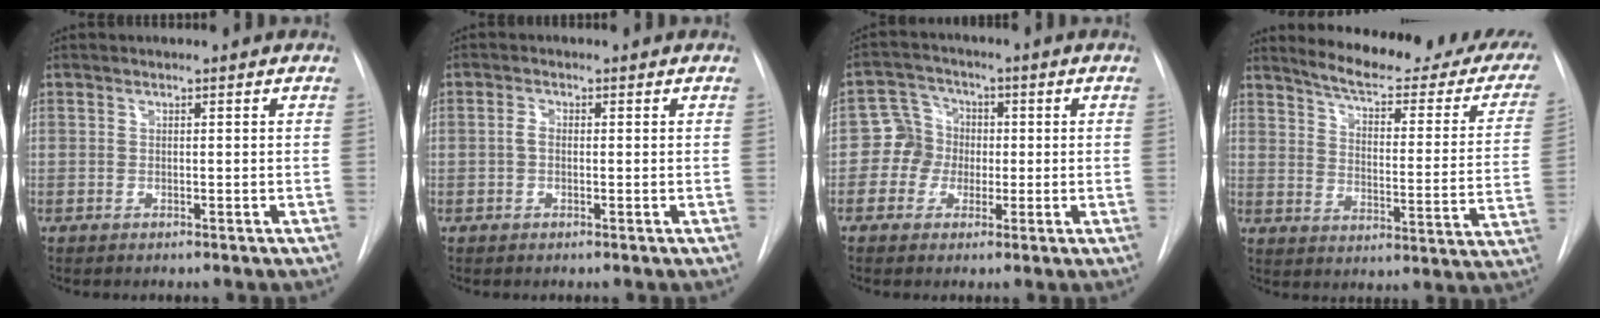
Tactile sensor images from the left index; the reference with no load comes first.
{"total": 1.3, "force": [-0.2, 0.8, 1.0], "torque": [-0.019, 0.002, -0.006]}
{"total": 5.6, "force": [-0.7, 5.4, 1.2], "torque": [-0.023, 0.025, -0.013]}
{"total": 23.7, "force": [20.9, 4.5, 10.3], "torque": [-0.128, -0.072, 0.244]}